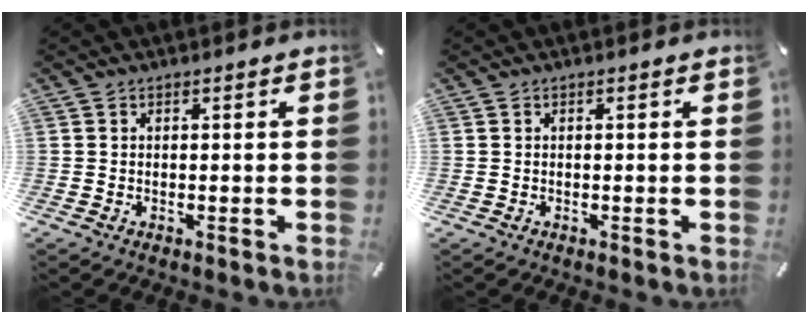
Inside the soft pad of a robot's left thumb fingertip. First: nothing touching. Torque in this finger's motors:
{"motor_torque": [0.07, 0.07, 0.22, -0.33, -0.03]}